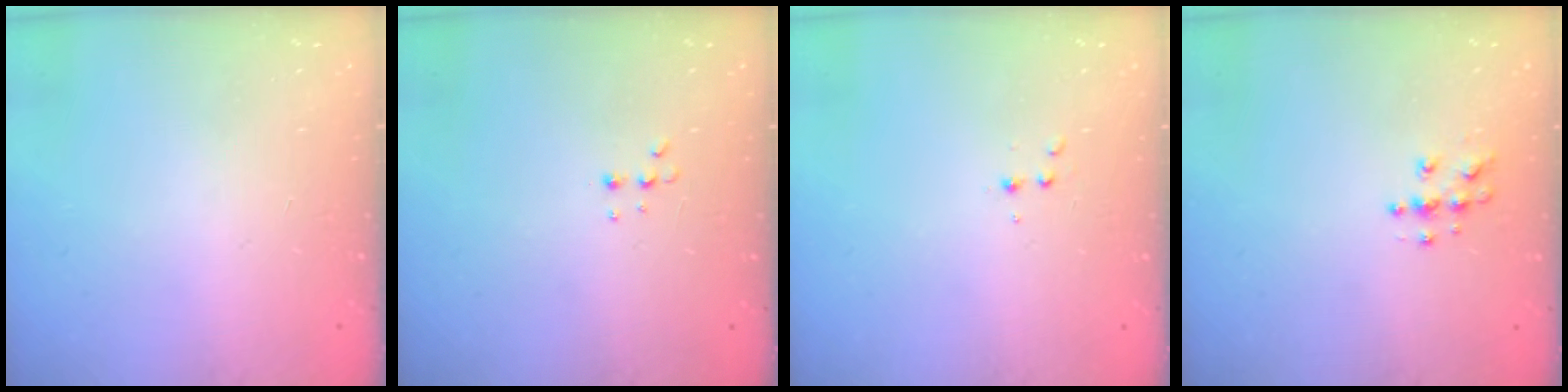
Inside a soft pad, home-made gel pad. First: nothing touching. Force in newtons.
{"total": 4.4, "press": 4.3, "slide": 1.0}
{"total": 3.2, "press": 3.1, "slide": 1.0}
{"total": 4.9, "press": 4.9, "slide": 0.1}